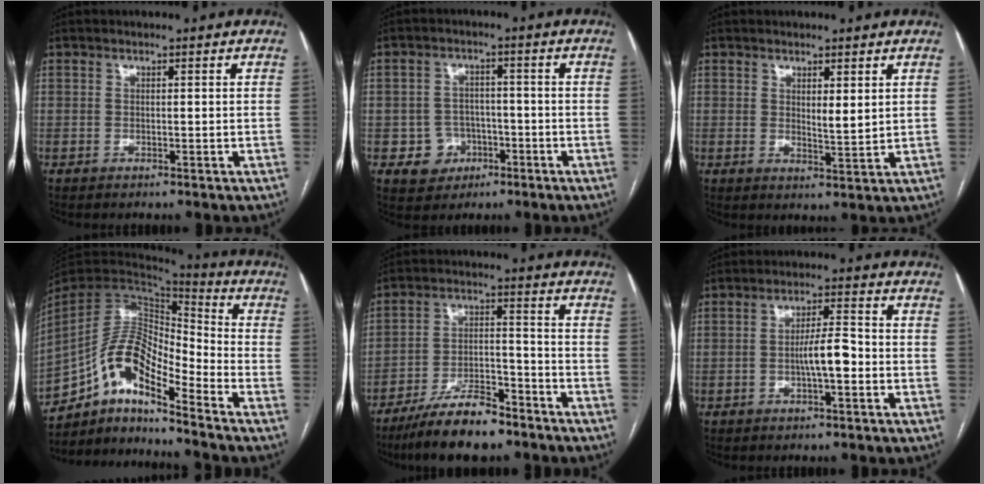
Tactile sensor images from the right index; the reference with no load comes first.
{"total": 5.3, "force": [-2.0, 4.8, 0.8], "torque": [-0.006, 0.012, -0.024]}
{"total": 2.9, "force": [1.2, 0.6, 2.6], "torque": [-0.045, -0.012, 0.023]}
{"total": 13.8, "force": [-9.4, 3.5, 9.5], "torque": [-0.184, 0.027, -0.171]}
{"total": 11.8, "force": [-9.2, 3.0, 6.8], "torque": [-0.118, 0.000, -0.161]}
{"total": 5.1, "force": [-1.3, 0.9, 4.9], "torque": [-0.088, 0.009, -0.021]}